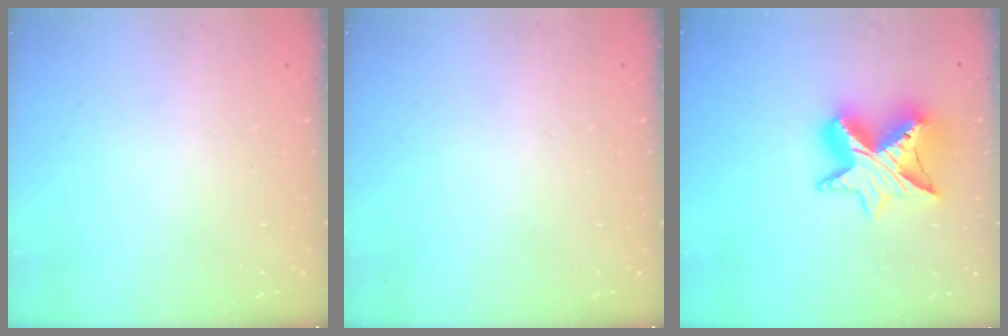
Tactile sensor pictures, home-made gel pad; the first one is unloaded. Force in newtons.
{"total": 0.0}
{"total": 13.3, "press": 13.2, "slide": 0.9}